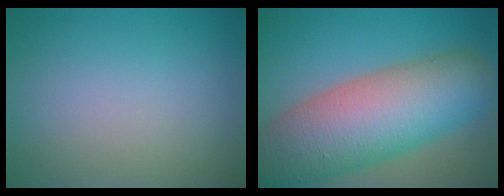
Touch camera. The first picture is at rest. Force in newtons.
{"total": 13.2, "press": 13.2, "slide": 0.7}